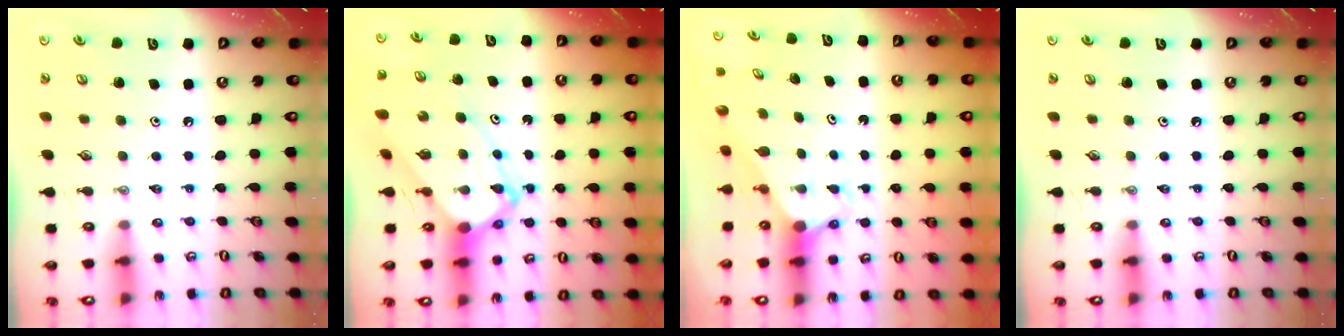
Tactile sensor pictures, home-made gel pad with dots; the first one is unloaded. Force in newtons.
{"total": 9.0, "press": 8.9, "slide": 0.9}
{"total": 2.6, "press": 2.6, "slide": 0.0}
{"total": 0.0}